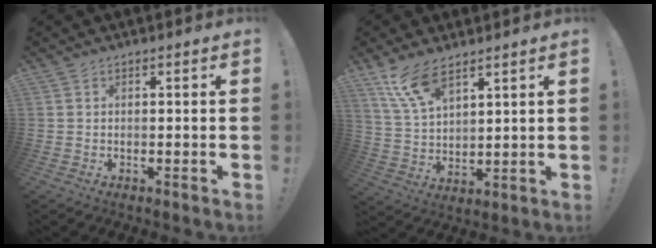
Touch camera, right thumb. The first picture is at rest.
{"total": 11.1, "force": [8.0, 3.9, 6.6], "torque": [-0.128, -0.036, 0.151]}